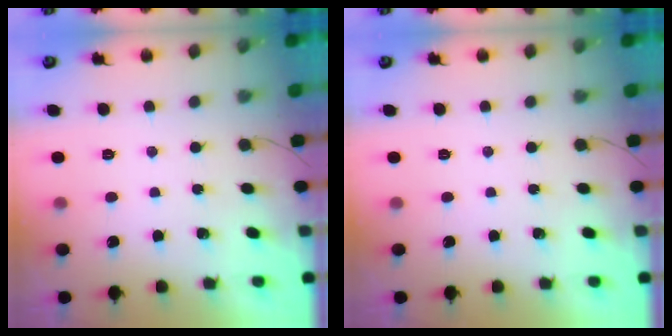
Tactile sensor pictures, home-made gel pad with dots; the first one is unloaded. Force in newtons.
{"total": 0.0}